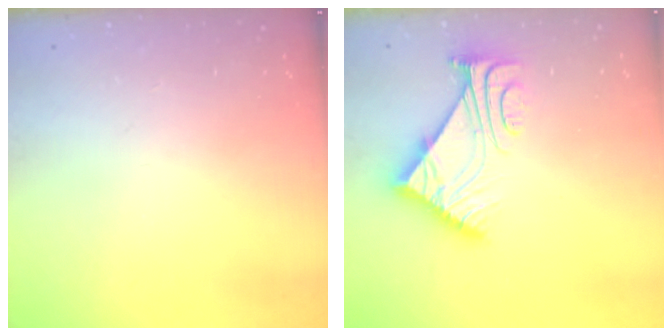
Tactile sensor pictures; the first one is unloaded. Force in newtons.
{"total": 7.8, "press": 7.7, "slide": 0.9}